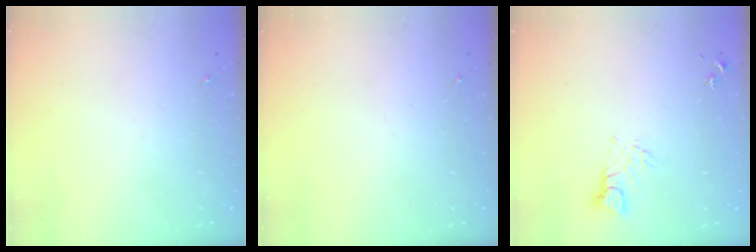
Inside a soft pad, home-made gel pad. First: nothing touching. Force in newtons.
{"total": 0.0}
{"total": 3.7, "press": 3.7, "slide": 0.4}